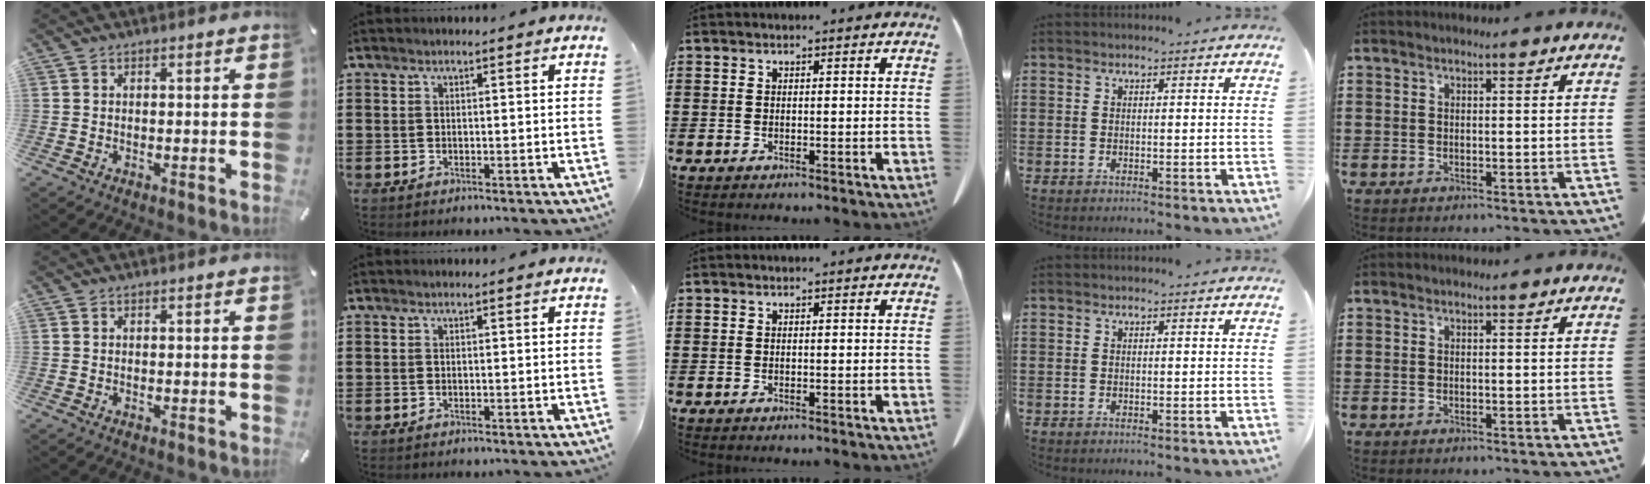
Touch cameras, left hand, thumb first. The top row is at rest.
{}